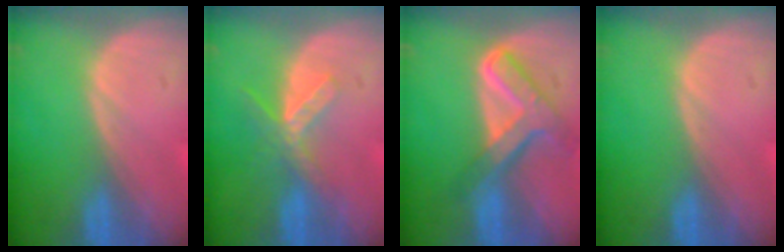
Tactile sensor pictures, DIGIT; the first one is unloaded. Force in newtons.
{"total": 5.4, "press": 4.9, "slide": 2.4}
{"total": 7.8, "press": 6.7, "slide": 4.1}
{"total": 0.0}